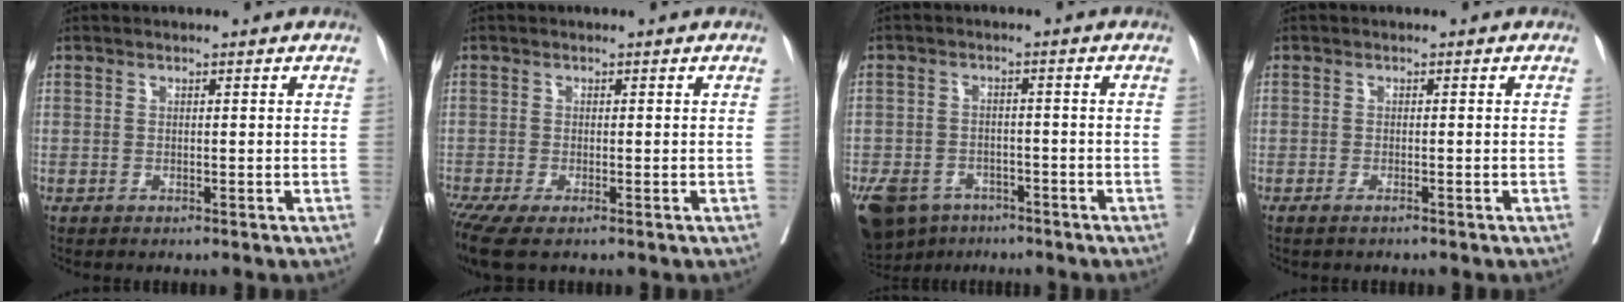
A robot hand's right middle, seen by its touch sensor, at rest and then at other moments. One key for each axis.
{"total": 4.5, "fx": -2.7, "fy": 1.0, "fz": 3.4, "tx": -0.067, "ty": -0.014, "tz": -0.054}
{"total": 12.5, "fx": -8.3, "fy": 8.1, "fz": 4.7, "tx": -0.127, "ty": -0.011, "tz": -0.118}
{"total": 0.9, "fx": -0.7, "fy": 0.0, "fz": 0.6, "tx": -0.010, "ty": -0.001, "tz": -0.010}